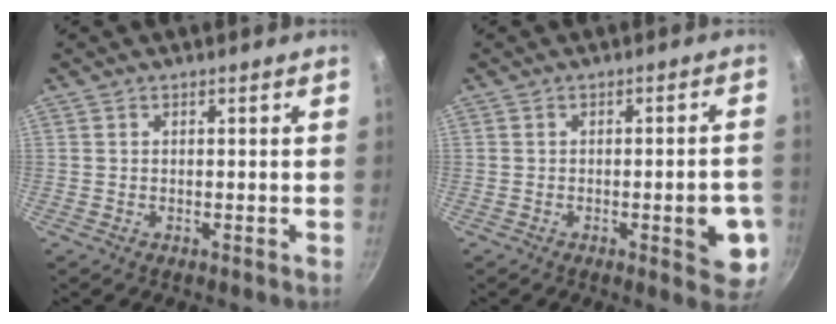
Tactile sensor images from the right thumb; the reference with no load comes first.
{"total": 8.3, "force": [-2.2, 2.7, 7.5], "torque": [-0.075, 0.007, -0.025]}